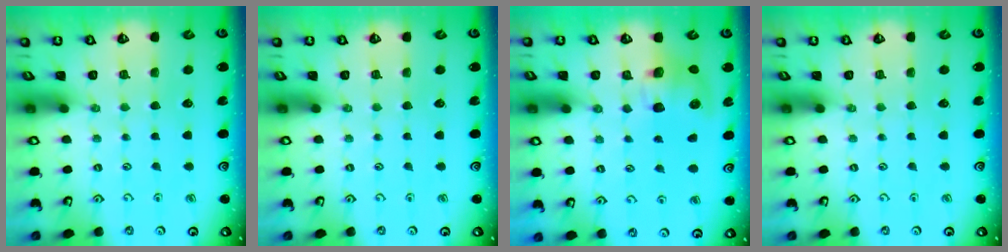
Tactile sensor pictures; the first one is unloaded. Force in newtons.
{"total": 0.0}
{"total": 8.8, "press": 8.7, "slide": 1.3}
{"total": 0.0}